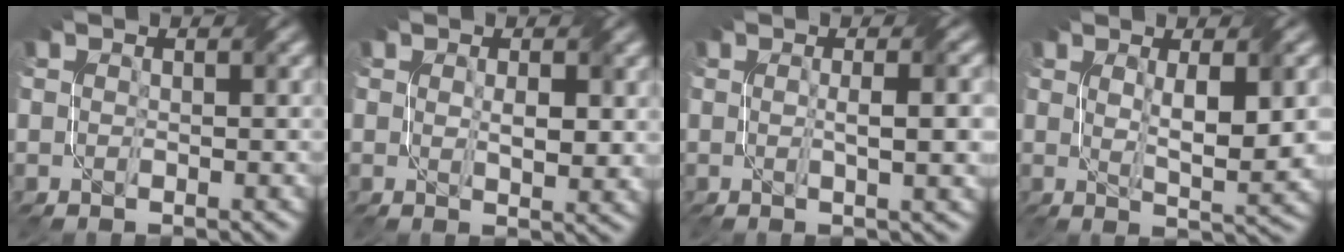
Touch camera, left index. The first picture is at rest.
{"total": 2.6, "force": [0.3, 1.1, 2.4], "torque": [-0.044, -0.007, 0.009]}
{"total": 3.8, "force": [0.1, 0.8, 3.7], "torque": [-0.048, 0.006, 0.001]}
{"total": 5.2, "force": [0.7, 1.0, 5.0], "torque": [-0.089, -0.004, 0.018]}